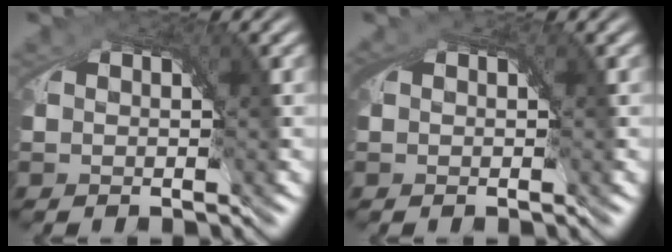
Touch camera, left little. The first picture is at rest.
{"total": 0.7, "force": [-0.1, 0.3, 0.6], "torque": [-0.010, -0.001, 0.000]}